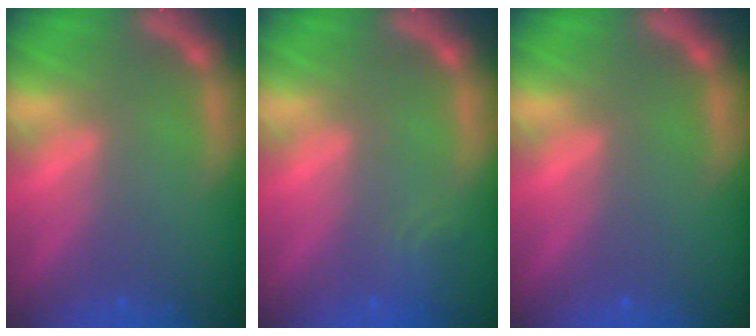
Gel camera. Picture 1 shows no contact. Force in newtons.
{"total": 1.9}
{"total": 0.0}